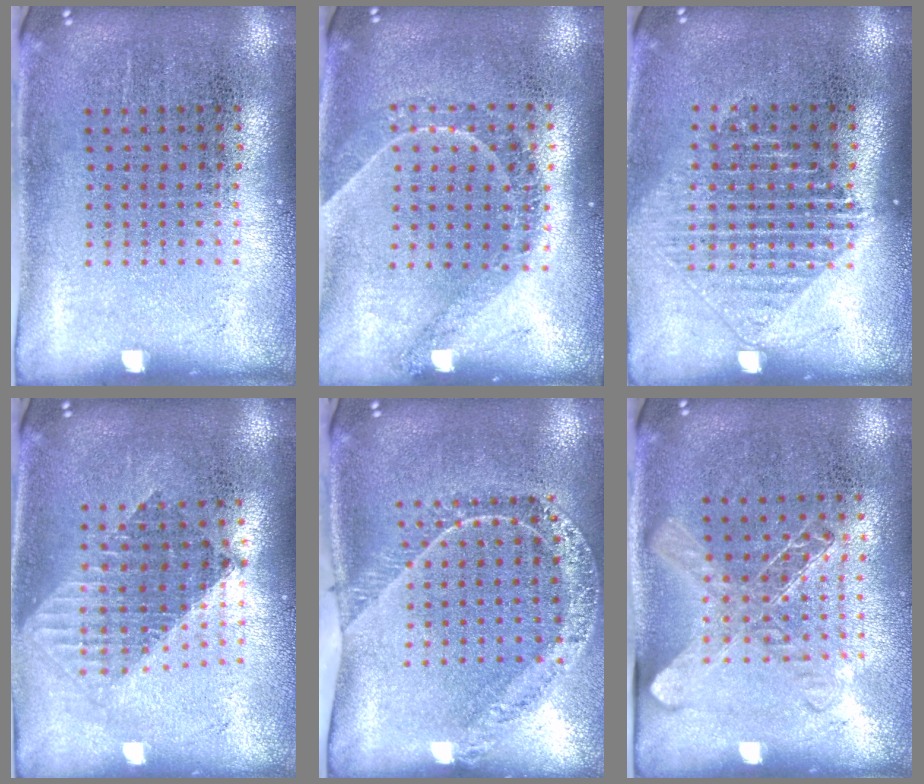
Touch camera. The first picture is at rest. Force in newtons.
{"total": 1.3, "press": 1.1, "slide": 0.7}
{"total": 1.3, "press": 1.3, "slide": 0.5}
{"total": 1.5, "press": 1.3, "slide": 0.7}
{"total": 1.4, "press": 1.4, "slide": 0.0}
{"total": 1.4, "press": 1.2, "slide": 0.7}